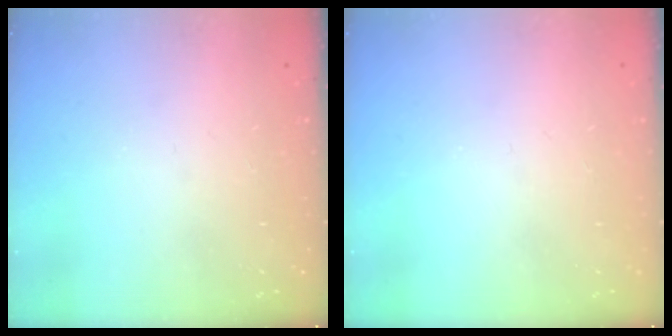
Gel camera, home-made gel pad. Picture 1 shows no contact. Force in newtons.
{"total": 0.0}